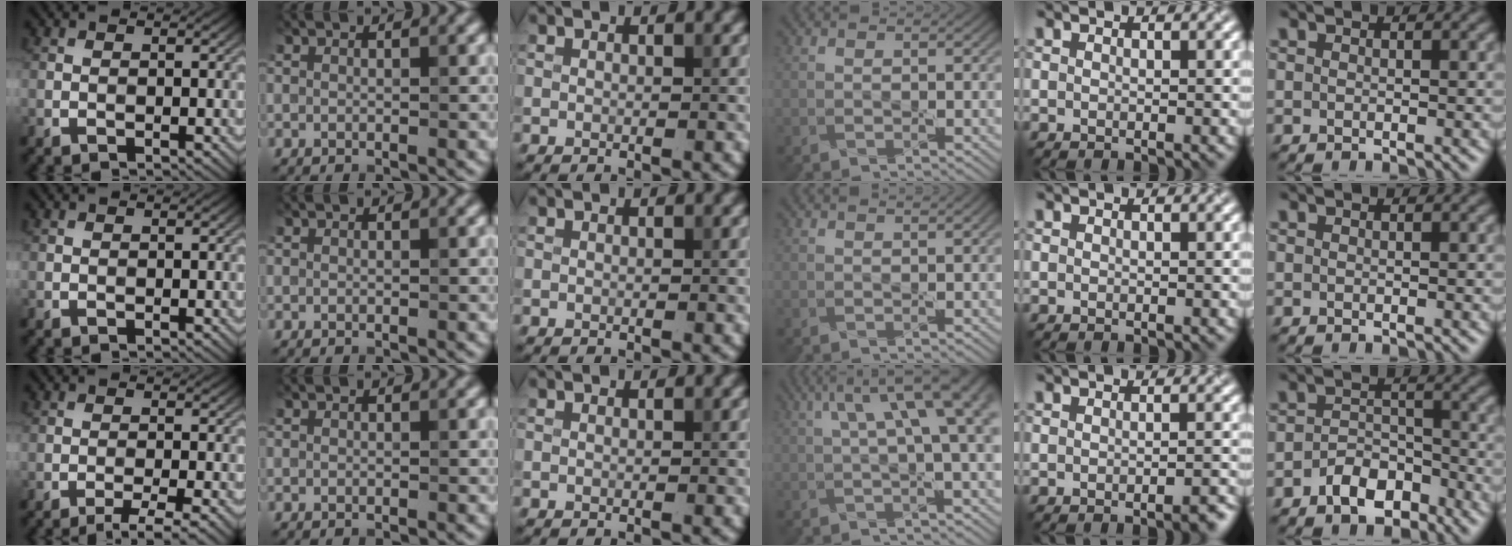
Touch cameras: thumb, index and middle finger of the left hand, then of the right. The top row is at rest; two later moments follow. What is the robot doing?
{"motion": "pour", "object": "sugar"}